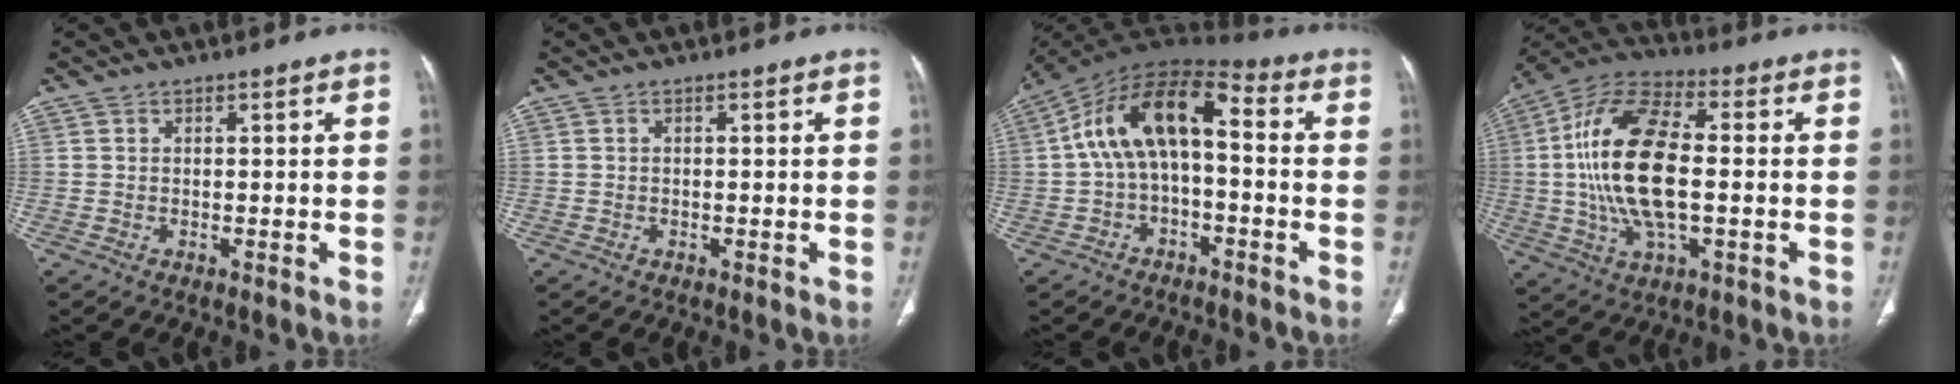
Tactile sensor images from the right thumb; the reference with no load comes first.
{"total": 0.0}
{"total": 13.7, "force": [0.3, 7.2, 11.6], "torque": [-0.196, 0.057, -0.008]}
{"total": 19.6, "force": [-0.4, 9.2, 17.3], "torque": [-0.344, 0.020, -0.008]}